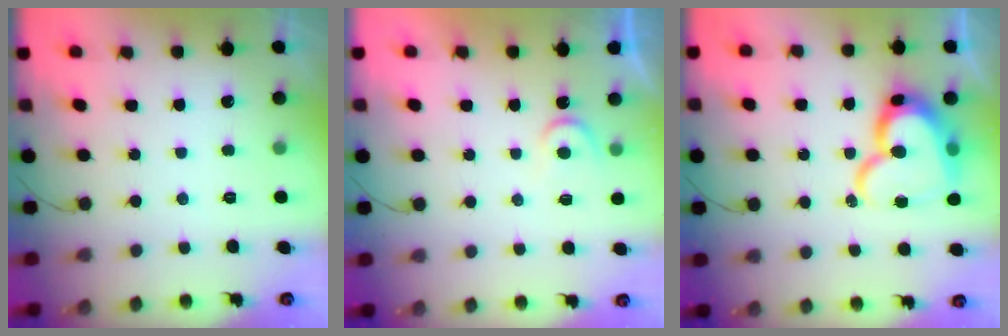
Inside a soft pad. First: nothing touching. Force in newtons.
{"total": 4.5, "press": 4.5, "slide": 0.4}
{"total": 18.8, "press": 18.8, "slide": 1.8}